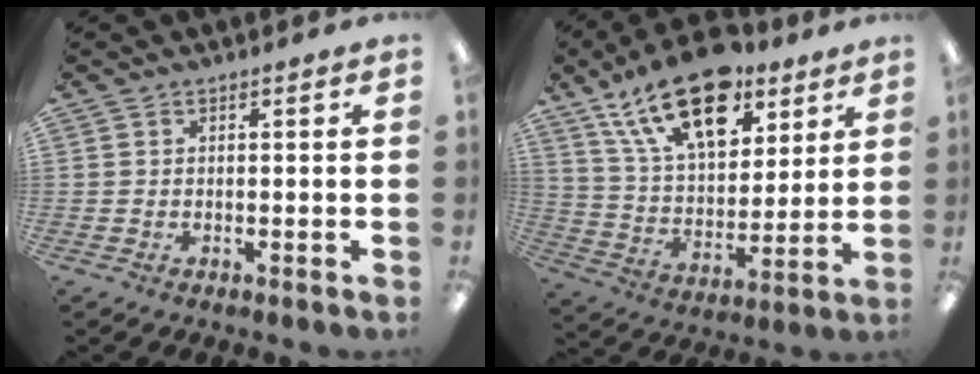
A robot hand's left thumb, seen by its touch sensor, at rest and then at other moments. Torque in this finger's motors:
{"motor_torque": [0.55, 0.53, 1.40, -1.37, 0.53]}